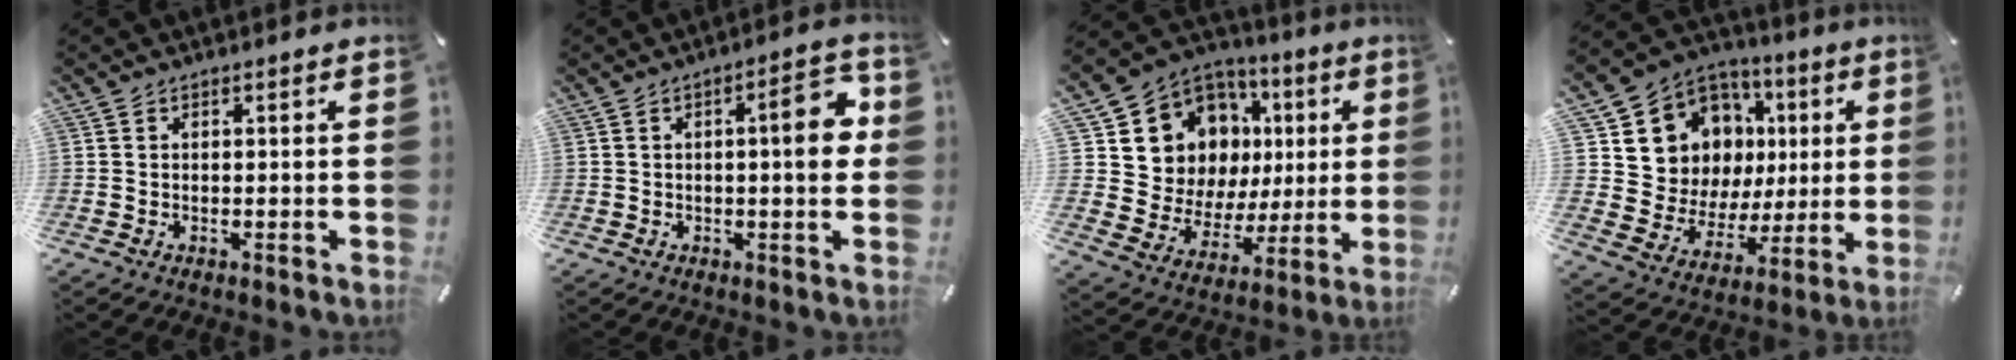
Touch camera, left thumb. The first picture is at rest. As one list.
[{"total": 9.1, "force": [1.0, 2.6, 8.7], "torque": [-0.107, -0.005, 0.005]}, {"total": 13.0, "force": [5.9, 11.1, 3.5], "torque": [-0.075, -0.052, 0.129]}, {"total": 12.5, "force": [5.3, 11.0, 2.8], "torque": [-0.052, -0.053, 0.117]}]